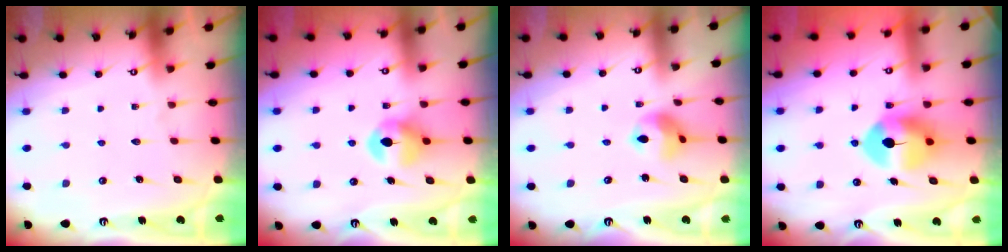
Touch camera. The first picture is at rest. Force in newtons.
{"total": 8.5, "press": 8.4, "slide": 0.4}
{"total": 9.4, "press": 9.4, "slide": 0.5}
{"total": 9.7, "press": 9.6, "slide": 1.6}